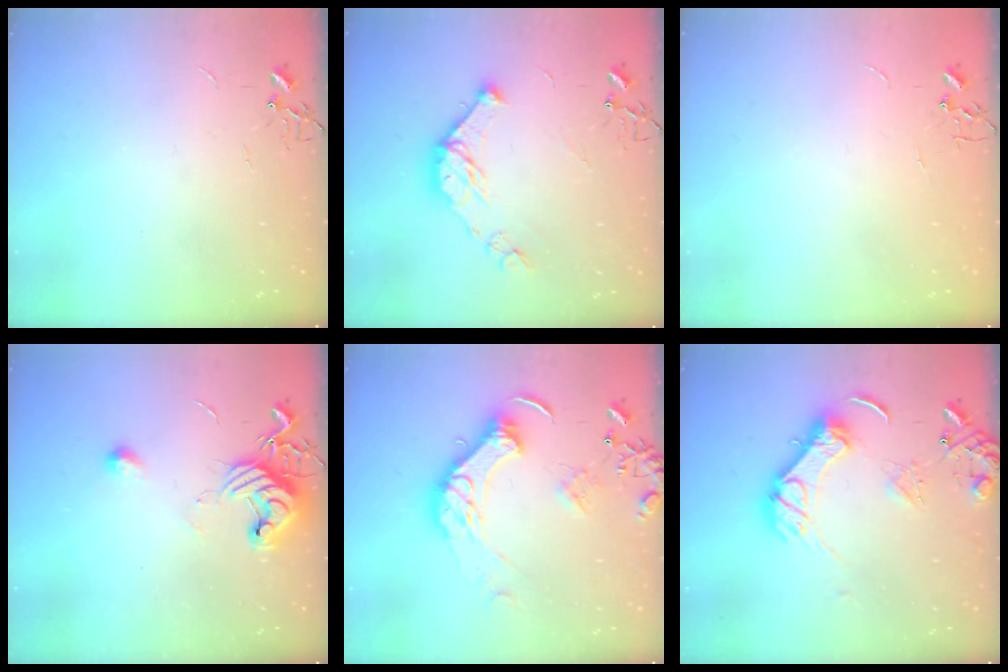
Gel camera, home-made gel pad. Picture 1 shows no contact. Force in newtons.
{"total": 13.7, "press": 13.7, "slide": 0.7}
{"total": 0.0}
{"total": 11.6, "press": 11.6, "slide": 0.5}
{"total": 16.2, "press": 16.0, "slide": 2.3}
{"total": 14.4, "press": 14.3, "slide": 1.6}